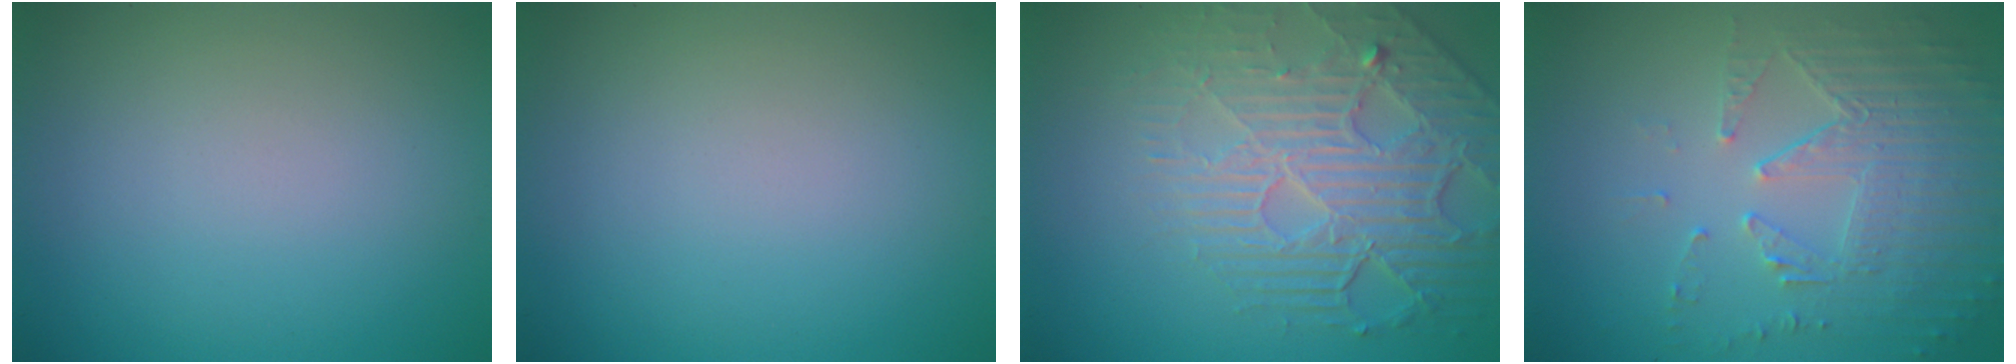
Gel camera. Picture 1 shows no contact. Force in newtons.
{"total": 0.0}
{"total": 5.6, "press": 4.7, "slide": 3.0}
{"total": 5.8, "press": 3.8, "slide": 4.3}